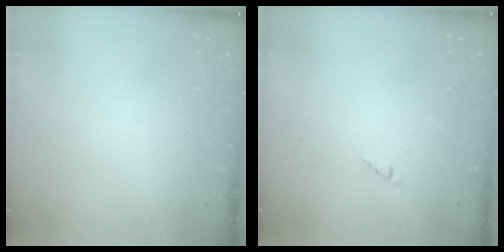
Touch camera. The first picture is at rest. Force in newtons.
{"total": 0.8, "press": 0.8, "slide": 0.2}